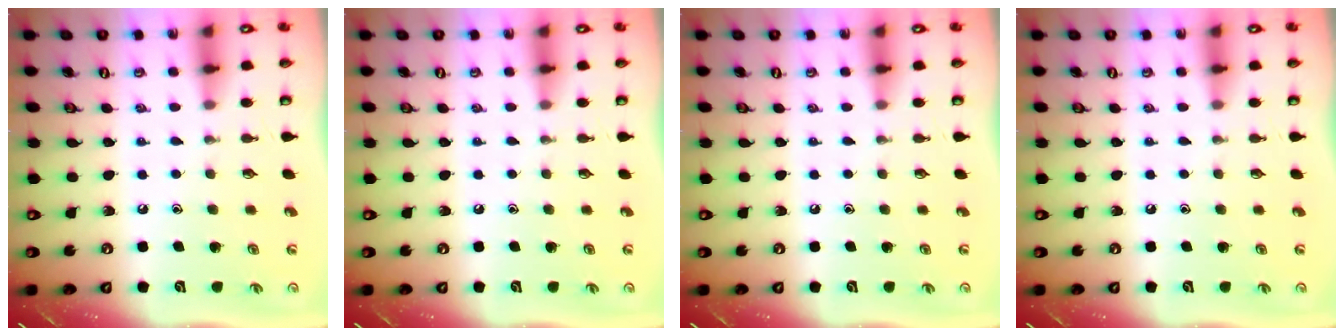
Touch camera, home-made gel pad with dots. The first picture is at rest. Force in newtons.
{"total": 0.0}
{"total": 0.0}
{"total": 0.0}